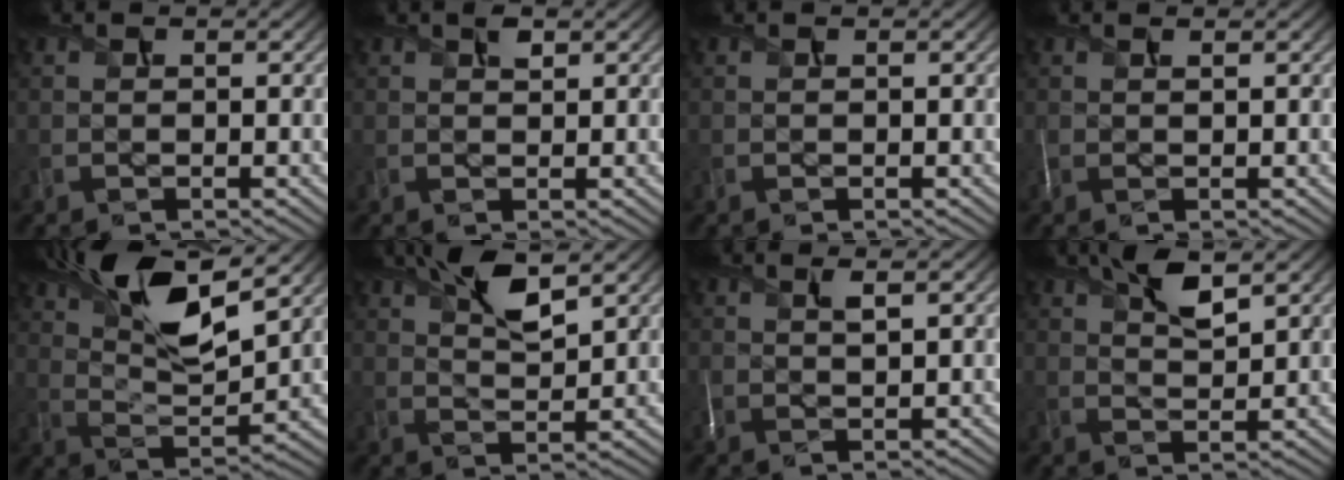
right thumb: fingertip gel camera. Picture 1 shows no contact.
{"total": 1.2, "force": [0.7, 0.5, 0.8], "torque": [-0.019, 0.000, 0.014]}
{"total": 0.0}
{"total": 1.0, "force": [0.5, 0.3, 0.8], "torque": [-0.022, 0.003, 0.009]}
{"total": 14.2, "force": [8.3, 4.5, 10.6], "torque": [-0.207, 0.009, 0.147]}
{"total": 7.1, "force": [4.2, 2.1, 5.3], "torque": [-0.109, 0.007, 0.082]}
{"total": 2.2, "force": [1.0, 0.4, 1.9], "torque": [-0.045, 0.005, 0.020]}
{"total": 5.4, "force": [3.2, 1.6, 4.0], "torque": [-0.086, 0.006, 0.062]}